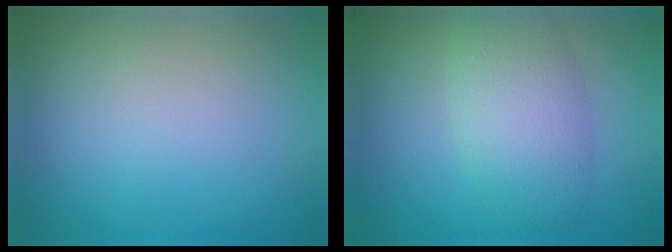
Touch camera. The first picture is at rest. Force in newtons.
{"total": 4.9, "press": 4.9, "slide": 0.2}